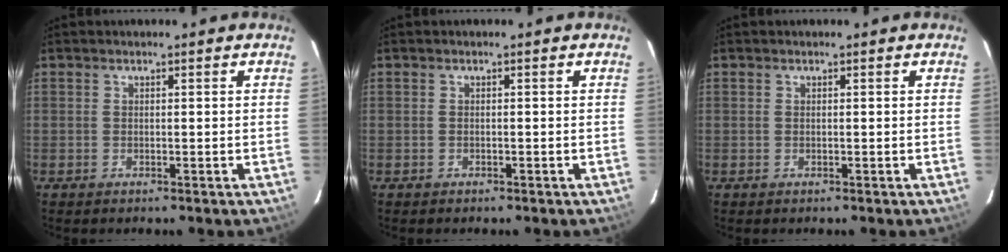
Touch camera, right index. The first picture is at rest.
{"total": 0.6, "force": [-0.5, 0.3, 0.0], "torque": [-0.002, 0.002, -0.008]}
{"total": 0.0}